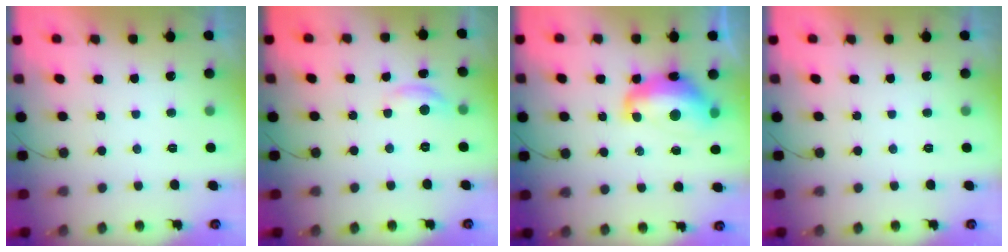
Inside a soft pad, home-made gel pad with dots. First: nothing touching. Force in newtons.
{"total": 5.5, "press": 5.5, "slide": 0.3}
{"total": 12.9, "press": 12.8, "slide": 1.1}
{"total": 0.0}